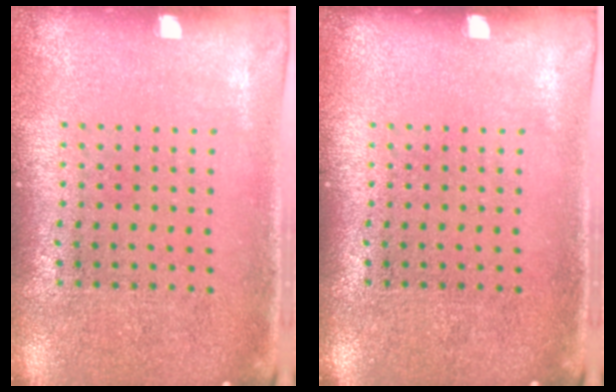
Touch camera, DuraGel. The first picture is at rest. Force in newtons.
{"total": 0.0}